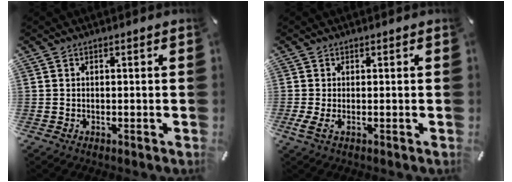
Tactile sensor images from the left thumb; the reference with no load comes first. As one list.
[{"total": 2.0, "force": [-0.2, 0.5, 2.0], "torque": [-0.050, -0.010, -0.005]}]